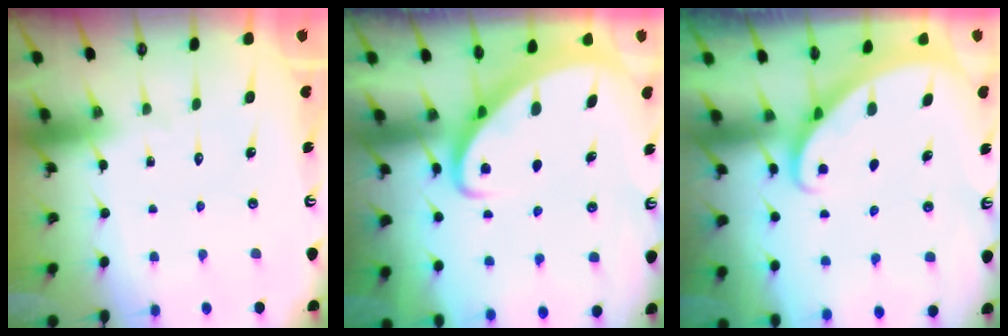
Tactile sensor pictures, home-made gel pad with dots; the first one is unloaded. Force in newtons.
{"total": 2.8, "press": 2.8, "slide": 0.3}
{"total": 1.3, "press": 1.3, "slide": 0.1}